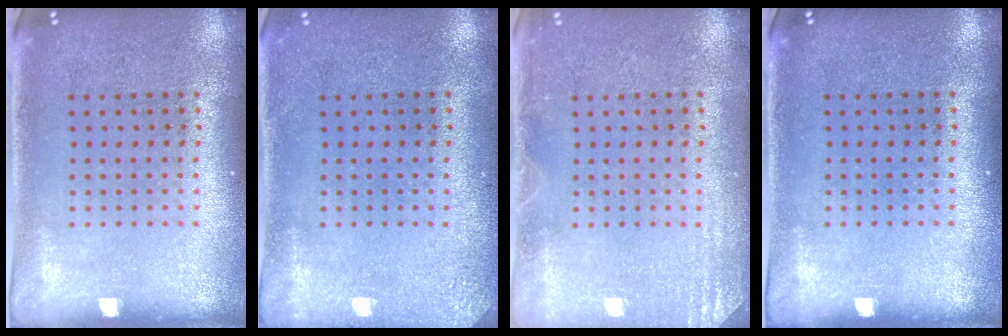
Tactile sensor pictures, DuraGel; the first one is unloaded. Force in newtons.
{"total": 1.9, "press": 1.9, "slide": 0.2}
{"total": 2.0, "press": 2.0, "slide": 0.4}
{"total": 0.0}